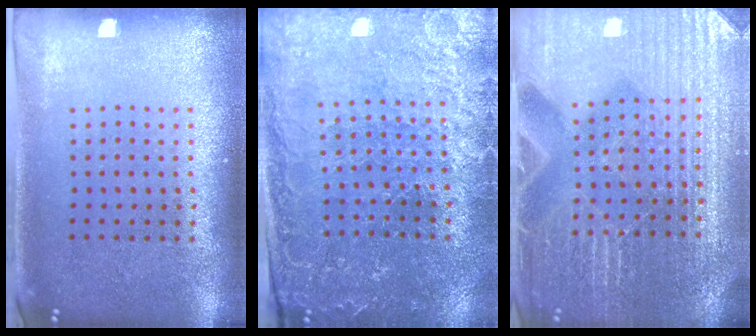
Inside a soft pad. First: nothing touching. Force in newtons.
{"total": 1.5, "press": 1.4, "slide": 0.5}
{"total": 4.9, "press": 4.6, "slide": 1.5}